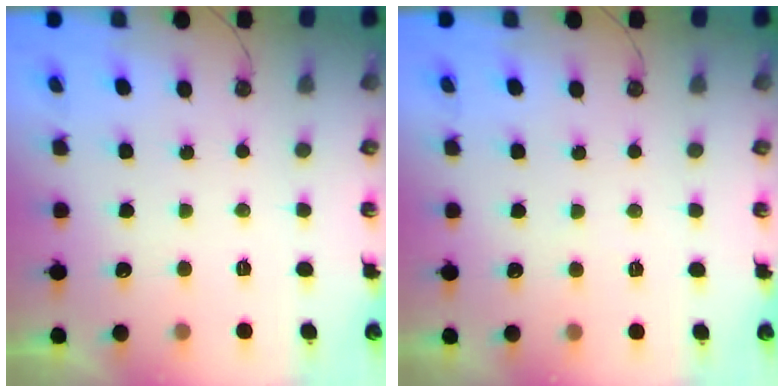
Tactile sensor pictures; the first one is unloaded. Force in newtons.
{"total": 3.0, "press": 2.9, "slide": 0.5}